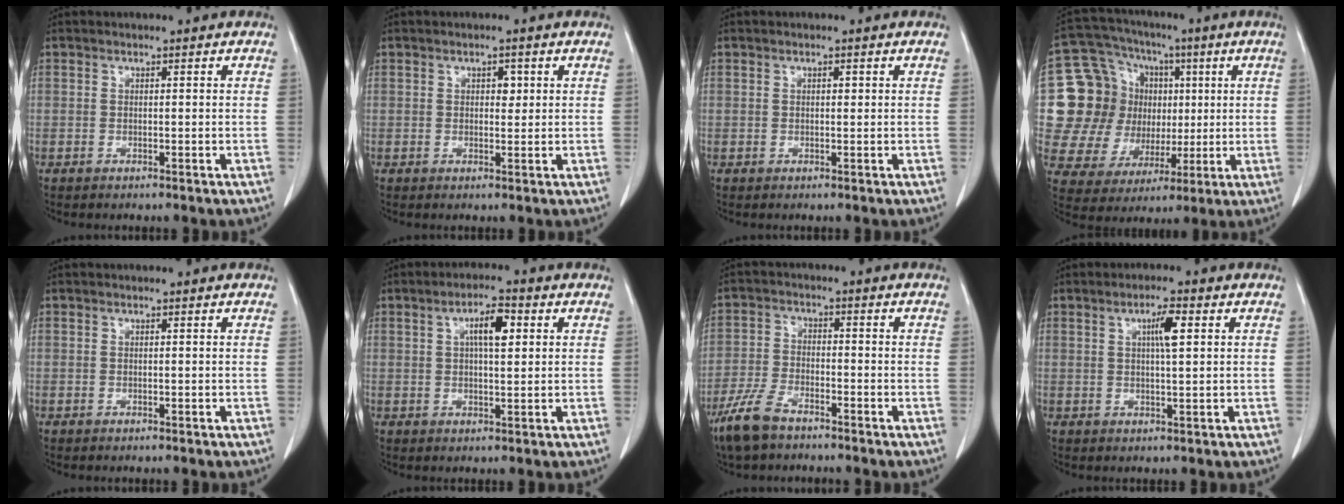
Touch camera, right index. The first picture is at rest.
{"total": 1.1, "force": [0.4, 0.6, 0.8], "torque": [-0.010, 0.000, 0.005]}
{"total": 0.6, "force": [0.2, 0.3, 0.5], "torque": [-0.009, 0.000, 0.004]}
{"total": 17.4, "force": [2.0, 15.1, 8.3], "torque": [-0.157, 0.056, 0.056]}
{"total": 0.0}
{"total": 5.3, "force": [1.6, 1.4, 4.8], "torque": [-0.085, 0.008, 0.027]}
{"total": 6.9, "force": [-5.2, 2.4, 3.9], "torque": [-0.095, -0.009, -0.100]}
{"total": 3.9, "force": [1.3, 0.4, 3.7], "torque": [-0.064, 0.002, 0.021]}